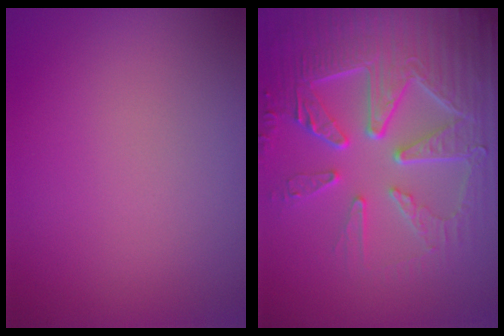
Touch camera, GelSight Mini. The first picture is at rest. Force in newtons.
{"total": 9.1, "press": 6.5, "slide": 6.3}